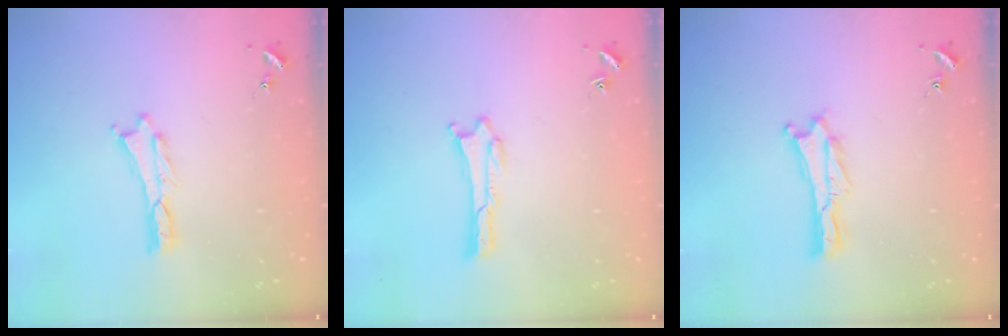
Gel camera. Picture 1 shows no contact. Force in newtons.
{"total": 0.0}
{"total": 0.0}